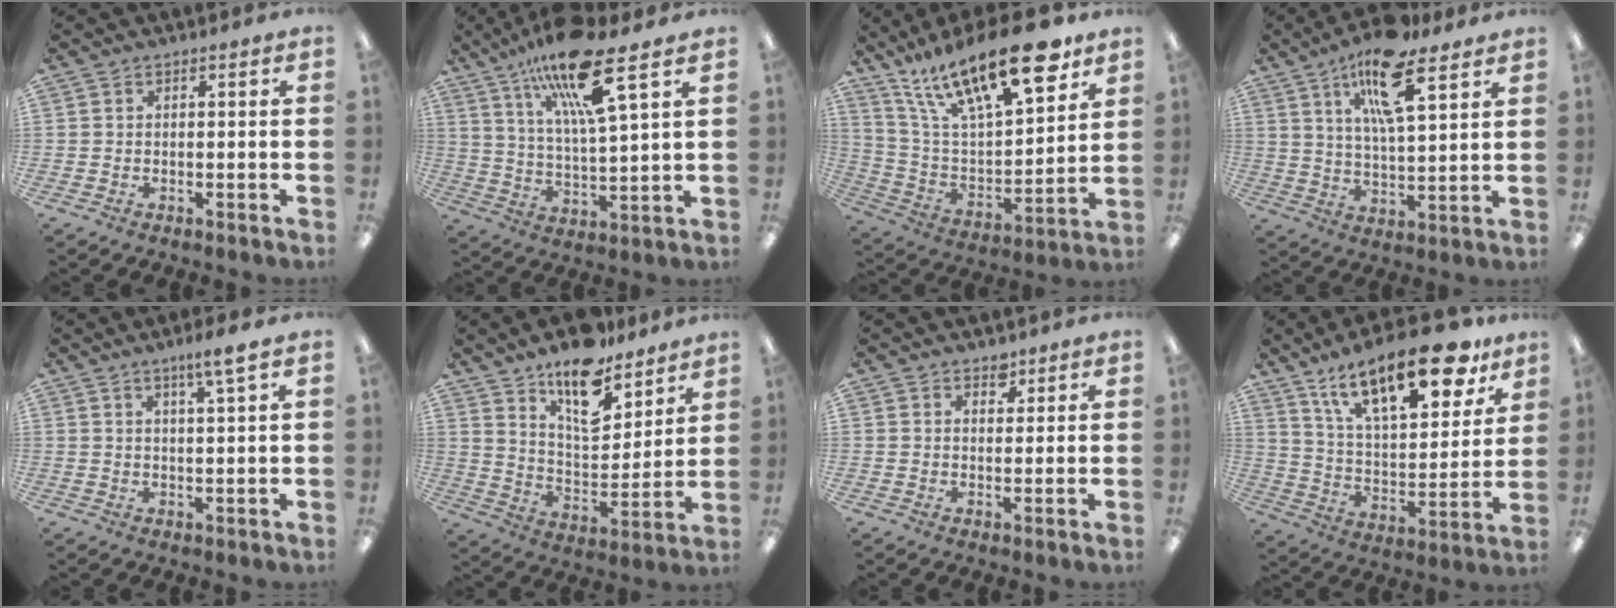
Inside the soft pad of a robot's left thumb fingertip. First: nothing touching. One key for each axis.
{"total": 18.1, "fx": 11.8, "fy": 3.7, "fz": 13.2, "tx": -0.236, "ty": -0.054, "tz": 0.190}
{"total": 25.0, "fx": 16.4, "fy": 8.5, "fz": 16.9, "tx": -0.294, "ty": -0.092, "tz": 0.277}
{"total": 15.4, "fx": 9.0, "fy": 4.9, "fz": 11.5, "tx": -0.195, "ty": -0.029, "tz": 0.149}
{"total": 4.4, "fx": 2.9, "fy": -0.1, "fz": 3.3, "tx": -0.063, "ty": -0.006, "tz": 0.047}
{"total": 15.4, "fx": 11.4, "fy": 6.7, "fz": 7.8, "tx": -0.122, "ty": -0.074, "tz": 0.201}
{"total": 2.7, "fx": 2.1, "fy": 1.5, "fz": 0.6, "tx": 0.009, "ty": -0.014, "tz": 0.035}
{"total": 23.9, "fx": 15.5, "fy": 9.4, "fz": 15.5, "tx": -0.234, "ty": -0.087, "tz": 0.259}